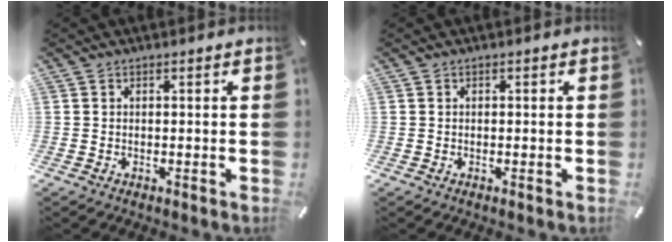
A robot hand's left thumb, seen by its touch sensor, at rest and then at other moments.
{"total": 0.0}